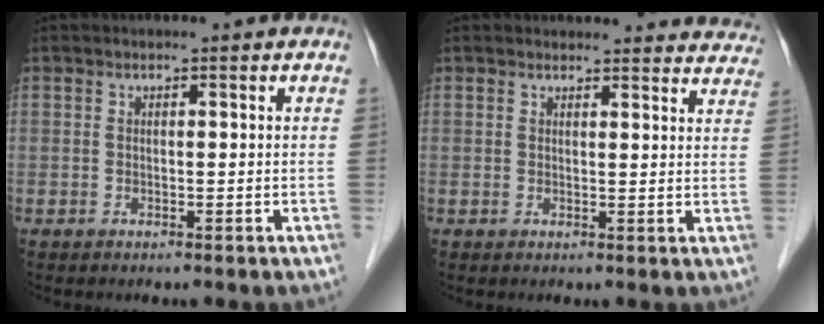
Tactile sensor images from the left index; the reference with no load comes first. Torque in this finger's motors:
{"motor_torque": [0.26, -0.35, -0.03, -0.02]}